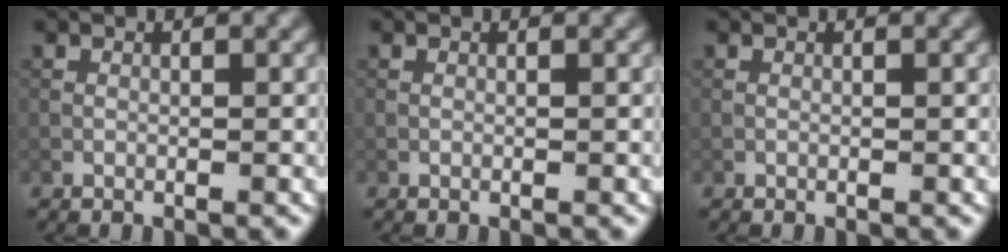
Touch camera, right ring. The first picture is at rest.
{"total": 0.0}
{"total": 0.0}